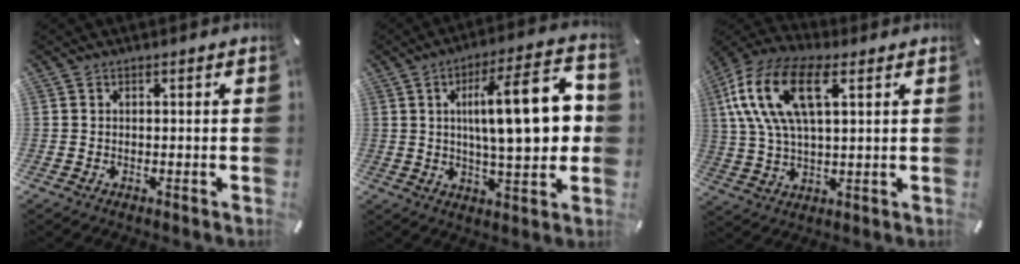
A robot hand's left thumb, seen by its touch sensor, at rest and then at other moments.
{"total": 19.3, "force": [2.4, 6.5, 18.0], "torque": [-0.270, -0.003, 0.027]}
{"total": 17.4, "force": [7.1, 8.1, 13.6], "torque": [-0.308, -0.005, 0.122]}